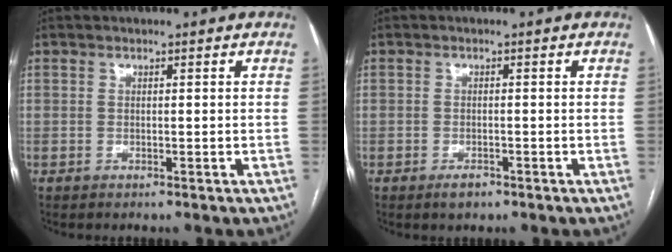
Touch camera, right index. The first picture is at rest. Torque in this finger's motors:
{"motor_torque": [-0.04, -0.03, -0.05, -0.05]}